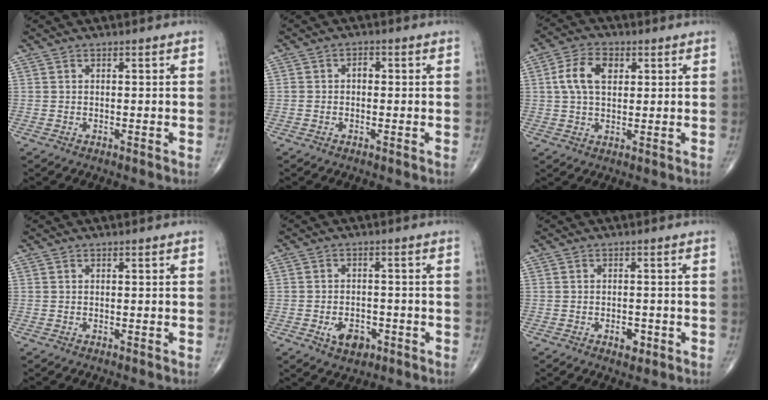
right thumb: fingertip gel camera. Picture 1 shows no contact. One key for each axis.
{"total": 1.8, "fx": -0.1, "fy": 1.3, "fz": 1.2, "tx": -0.011, "ty": 0.007, "tz": -0.005}
{"total": 7.7, "fx": 1.8, "fy": 4.8, "fz": 5.8, "tx": -0.107, "ty": 0.010, "tz": 0.032}
{"total": 0.0}
{"total": 5.3, "fx": -2.3, "fy": 3.4, "fz": 3.3, "tx": -0.037, "ty": 0.011, "tz": -0.031}
{"total": 2.6, "fx": -1.1, "fy": 1.5, "fz": 1.8, "tx": -0.018, "ty": 0.003, "tz": -0.014}